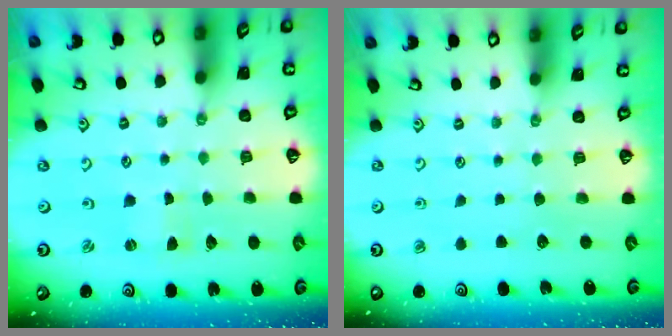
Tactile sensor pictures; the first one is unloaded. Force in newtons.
{"total": 0.0}